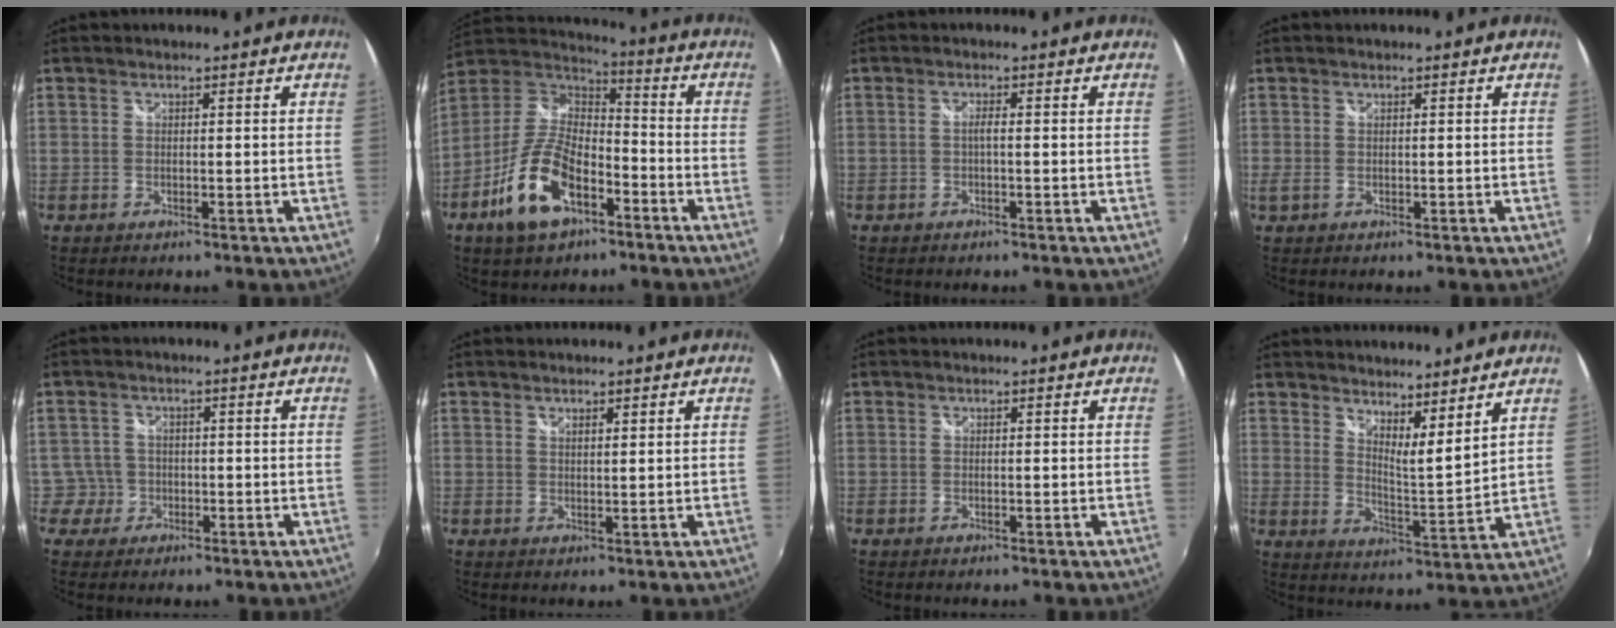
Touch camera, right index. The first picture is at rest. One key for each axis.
{"total": 16.2, "fx": -7.8, "fy": 8.3, "fz": 11.5, "tx": -0.242, "ty": -0.006, "tz": -0.141}
{"total": 1.1, "fx": -0.4, "fy": 0.0, "fz": 1.1, "tx": -0.019, "ty": 0.003, "tz": -0.008}
{"total": 0.8, "fx": 0.1, "fy": 0.5, "fz": 0.7, "tx": -0.016, "ty": -0.001, "tz": 0.001}
{"total": 3.4, "fx": -1.2, "fy": 3.2, "fz": -0.3, "tx": 0.006, "ty": 0.016, "tz": -0.020}
{"total": 1.4, "fx": 1.2, "fy": 0.3, "fz": 0.7, "tx": -0.009, "ty": 0.000, "tz": 0.019}
{"total": 0.0}
{"total": 10.0, "fx": 8.7, "fy": 1.3, "fz": 4.8, "tx": -0.055, "ty": -0.011, "tz": 0.128}